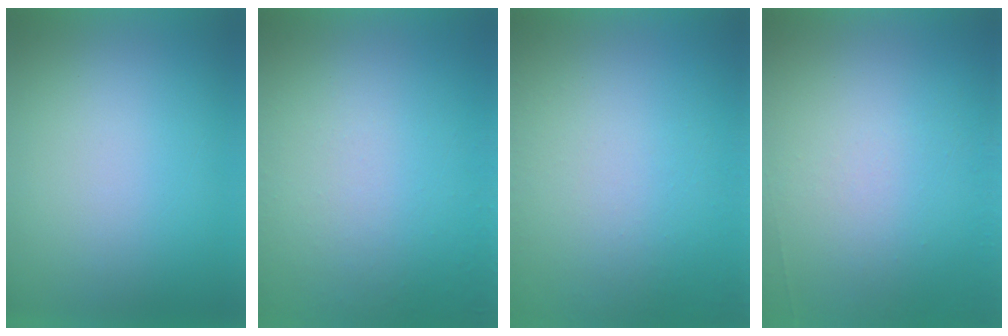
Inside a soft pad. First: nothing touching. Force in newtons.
{"total": 4.7}
{"total": 1.2}
{"total": 5.6}